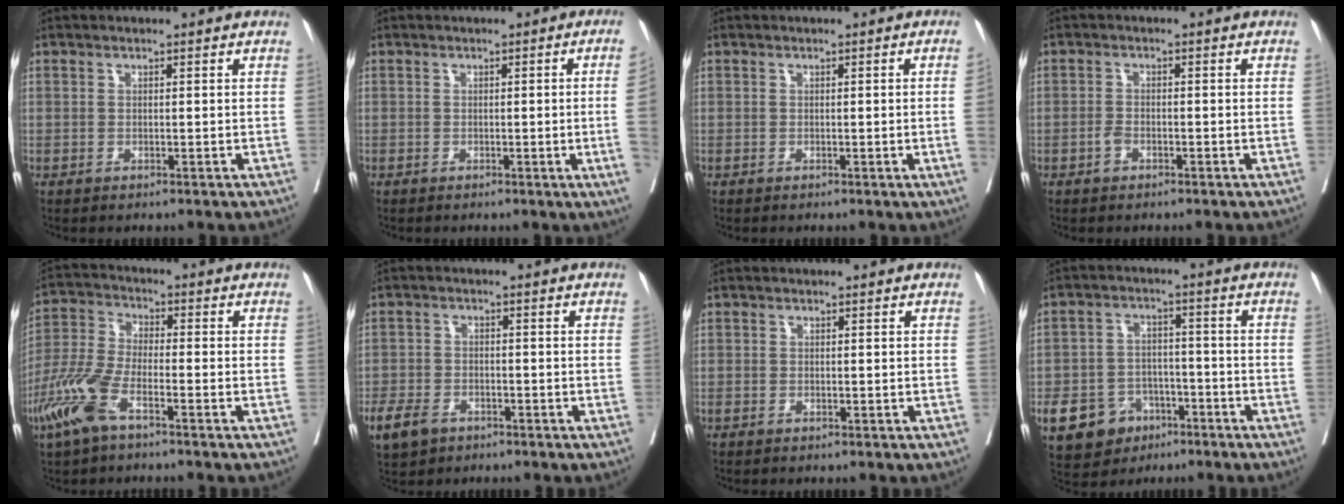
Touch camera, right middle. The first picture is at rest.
{"total": 5.9, "force": [-0.6, -2.1, 5.4], "torque": [-0.071, -0.015, -0.004]}
{"total": 2.5, "force": [-0.2, -0.9, 2.4], "torque": [-0.040, -0.005, 0.003]}
{"total": 1.5, "force": [-0.9, 0.8, 0.9], "torque": [-0.017, 0.003, -0.017]}
{"total": 8.7, "force": [-5.0, 2.5, 6.6], "torque": [-0.162, -0.011, -0.107]}
{"total": 7.0, "force": [-4.4, 4.5, 3.0], "torque": [-0.067, -0.004, -0.076]}
{"total": 0.0}
{"total": 10.2, "force": [-5.4, 7.8, 3.7], "torque": [-0.078, 0.009, -0.082]}